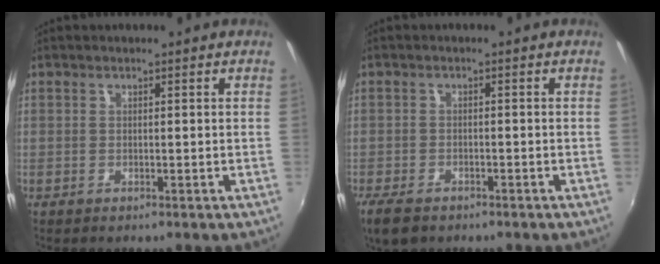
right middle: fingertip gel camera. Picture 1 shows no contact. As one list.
[{"total": 5.4, "force": [-3.9, 2.3, 2.8], "torque": [-0.075, -0.021, -0.075]}]